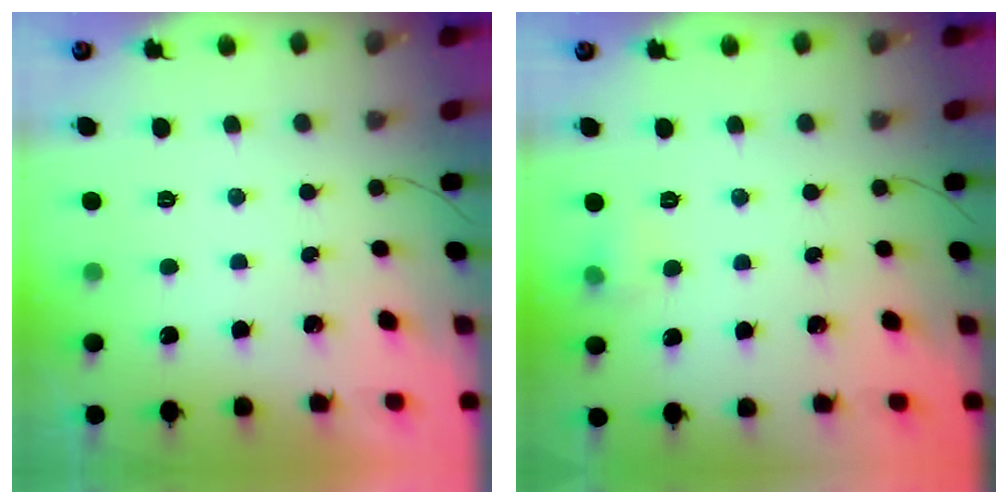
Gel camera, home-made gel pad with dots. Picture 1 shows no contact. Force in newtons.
{"total": 4.6, "press": 4.3, "slide": 1.6}